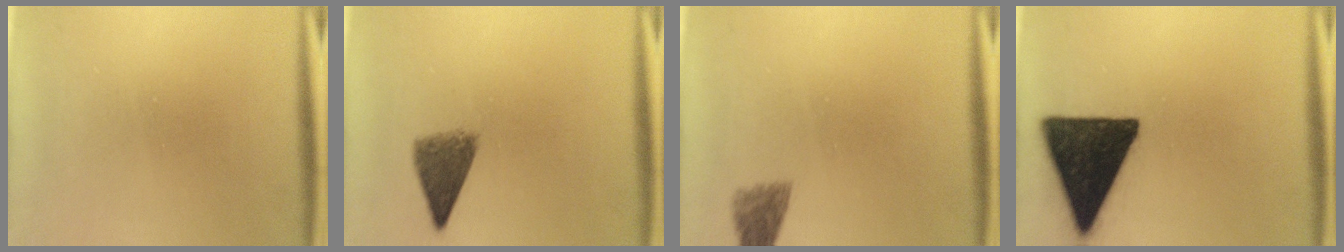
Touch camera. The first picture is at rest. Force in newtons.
{"total": 5.1}
{"total": 2.0}
{"total": 18.1}